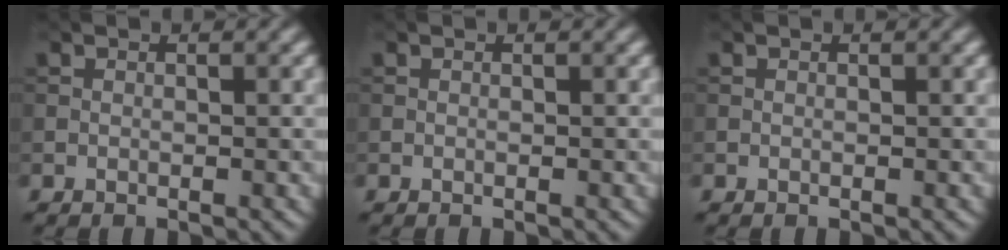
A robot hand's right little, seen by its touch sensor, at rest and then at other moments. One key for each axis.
{"total": 0.0}
{"total": 0.0}